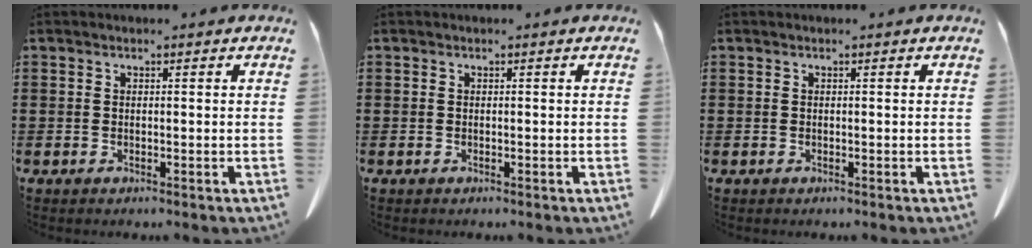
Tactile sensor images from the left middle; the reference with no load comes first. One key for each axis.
{"total": 0.0}
{"total": 0.0}